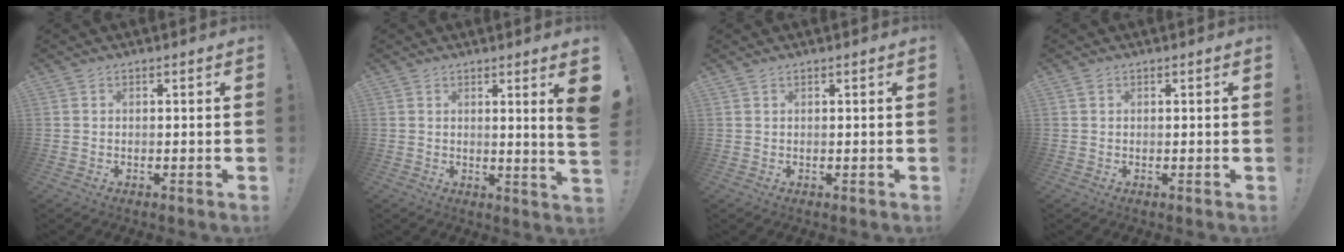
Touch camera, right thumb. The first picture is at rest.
{"total": 6.7, "force": [2.1, -0.8, 6.3], "torque": [-0.085, -0.024, 0.030]}
{"total": 0.6, "force": [0.5, 0.0, 0.3], "torque": [-0.002, -0.001, 0.008]}
{"total": 0.6, "force": [0.4, 0.4, 0.2], "torque": [0.001, 0.001, 0.007]}